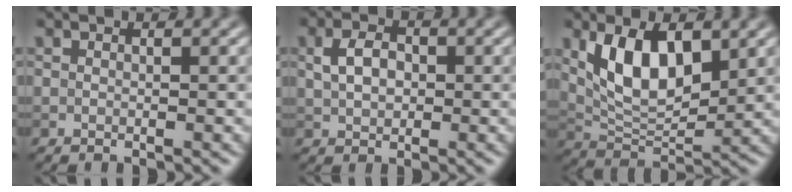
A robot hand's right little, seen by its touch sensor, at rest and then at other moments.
{"total": 2.9, "force": [0.4, 2.0, 2.0], "torque": [-0.043, 0.004, 0.007]}
{"total": 7.0, "force": [2.4, 3.5, 5.6], "torque": [-0.103, -0.003, 0.047]}